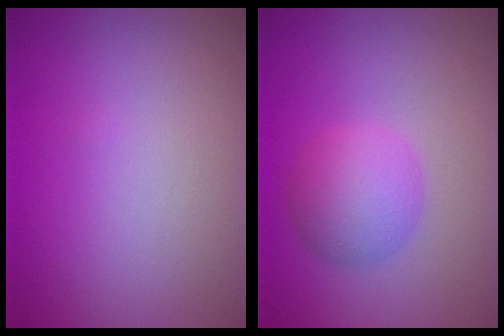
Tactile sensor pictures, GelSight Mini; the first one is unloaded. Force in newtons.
{"total": 3.8, "press": 3.8, "slide": 0.0}